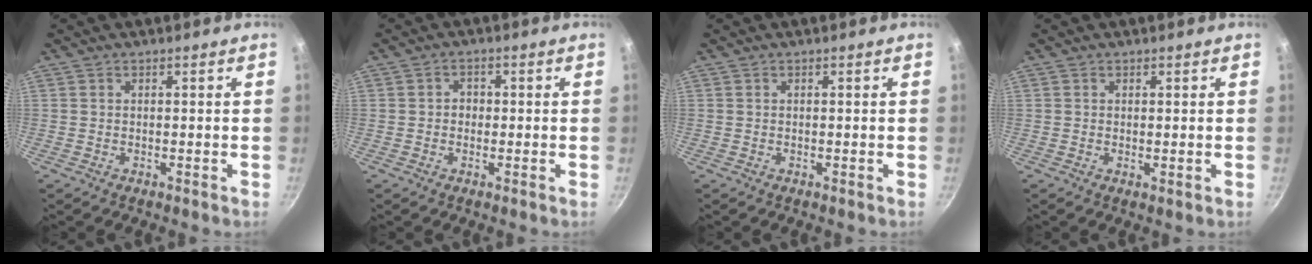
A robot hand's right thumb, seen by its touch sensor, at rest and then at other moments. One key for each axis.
{"total": 2.1, "fx": -0.2, "fy": 1.9, "fz": 1.0, "tx": -0.005, "ty": 0.005, "tz": -0.006}
{"total": 0.0}
{"total": 0.7, "fx": 0.3, "fy": 0.3, "fz": 0.5, "tx": -0.007, "ty": -0.009, "tz": 0.002}